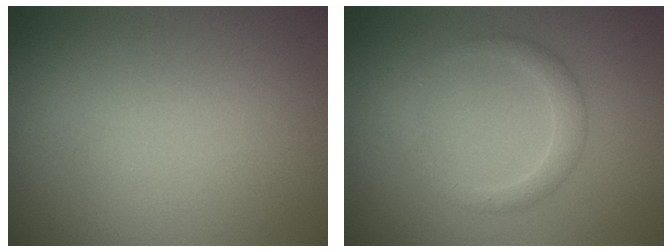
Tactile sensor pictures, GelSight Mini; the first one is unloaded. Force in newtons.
{"total": 1.9, "press": 1.9, "slide": 0.0}